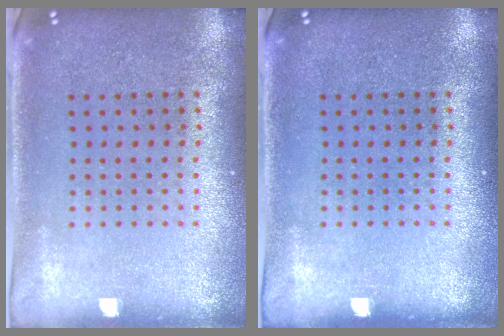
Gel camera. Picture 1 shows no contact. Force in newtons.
{"total": 0.0}